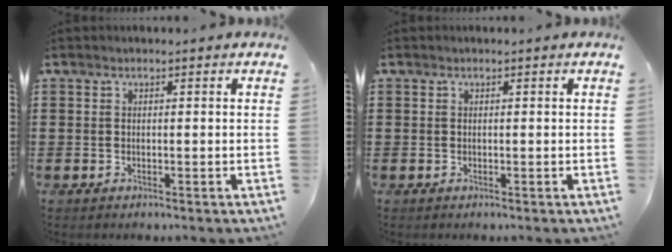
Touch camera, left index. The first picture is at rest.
{"total": 0.0}